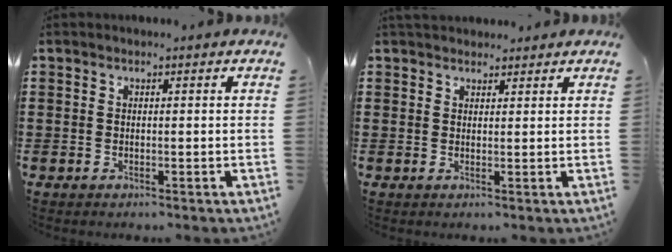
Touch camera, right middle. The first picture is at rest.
{"total": 2.0, "force": [1.9, 0.4, -0.1], "torque": [-0.004, 0.003, 0.038]}